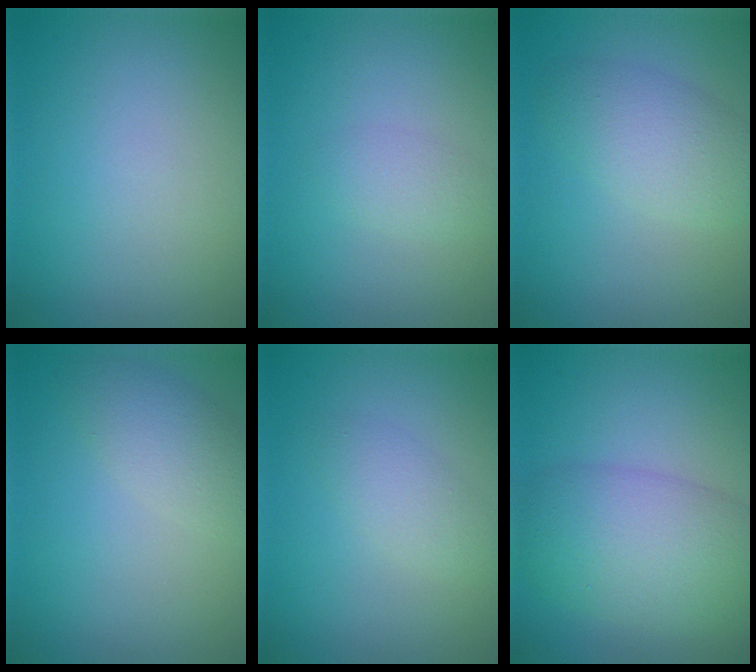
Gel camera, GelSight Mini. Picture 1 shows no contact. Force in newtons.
{"total": 1.4, "press": 1.4, "slide": 0.1}
{"total": 3.7, "press": 3.7, "slide": 0.1}
{"total": 3.0, "press": 3.0, "slide": 0.1}
{"total": 1.9, "press": 1.9, "slide": 0.1}
{"total": 7.5, "press": 7.5, "slide": 0.2}